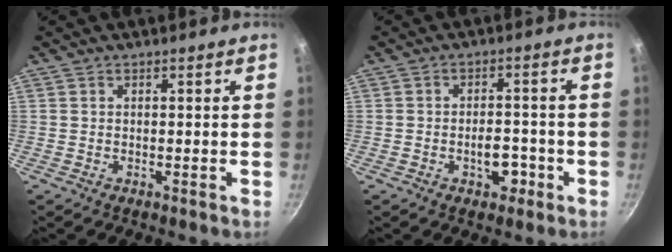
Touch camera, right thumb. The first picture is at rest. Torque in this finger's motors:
{"motor_torque": [0.88, 0.56, 0.34, -0.30, 0.07]}